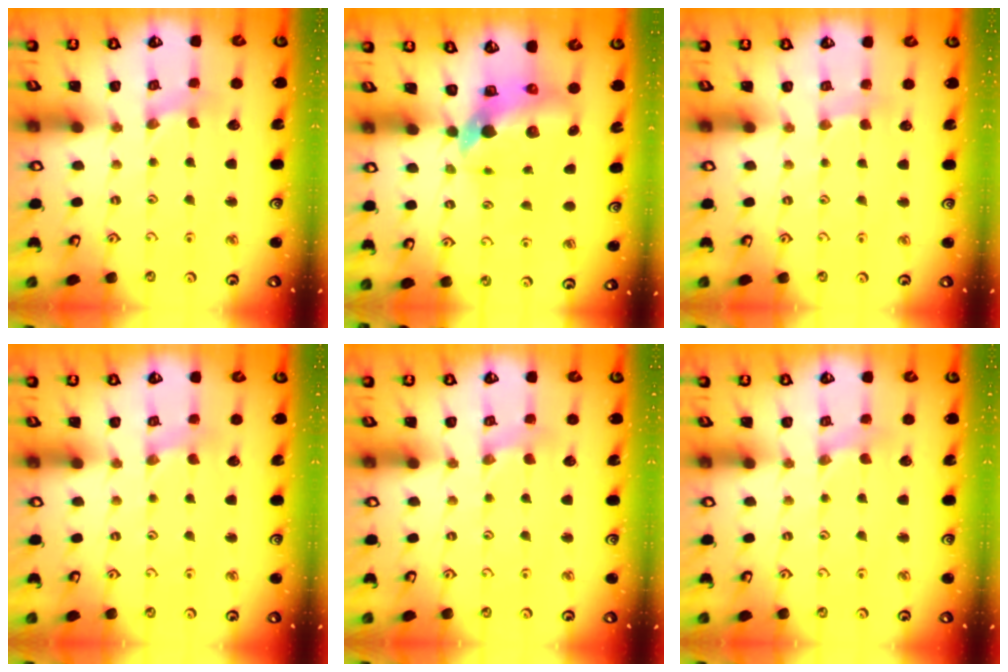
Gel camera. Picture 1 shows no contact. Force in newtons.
{"total": 8.8, "press": 8.7, "slide": 1.2}
{"total": 2.2, "press": 2.2, "slide": 0.4}
{"total": 1.5, "press": 1.5, "slide": 0.4}
{"total": 1.3, "press": 1.2, "slide": 0.3}
{"total": 0.8, "press": 0.8, "slide": 0.2}